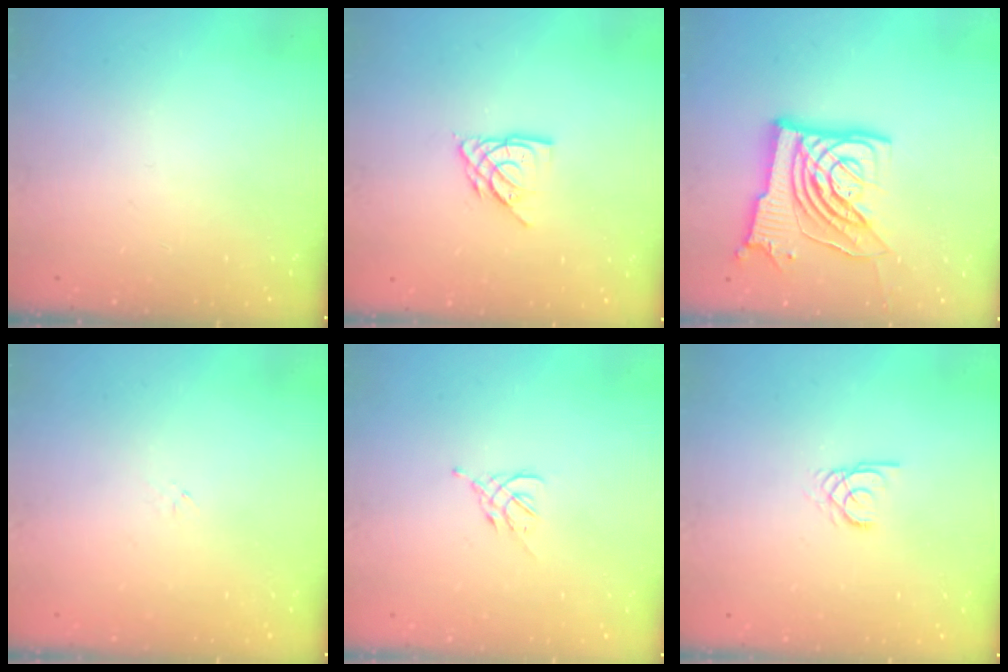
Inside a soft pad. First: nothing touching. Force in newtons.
{"total": 7.6, "press": 7.6, "slide": 0.5}
{"total": 19.2, "press": 19.1, "slide": 2.3}
{"total": 0.7, "press": 0.5, "slide": 0.4}
{"total": 2.6, "press": 2.5, "slide": 0.7}
{"total": 2.0, "press": 2.0, "slide": 0.2}